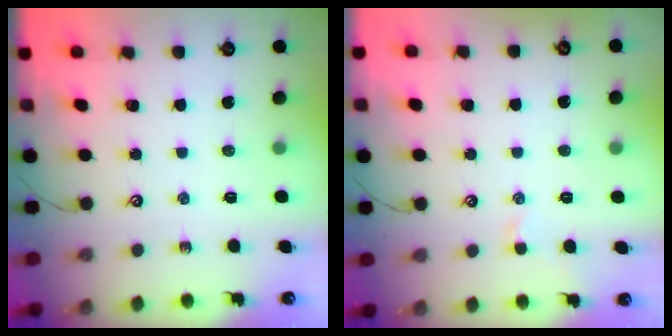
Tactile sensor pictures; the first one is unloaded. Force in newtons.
{"total": 1.3, "press": 1.2, "slide": 0.4}